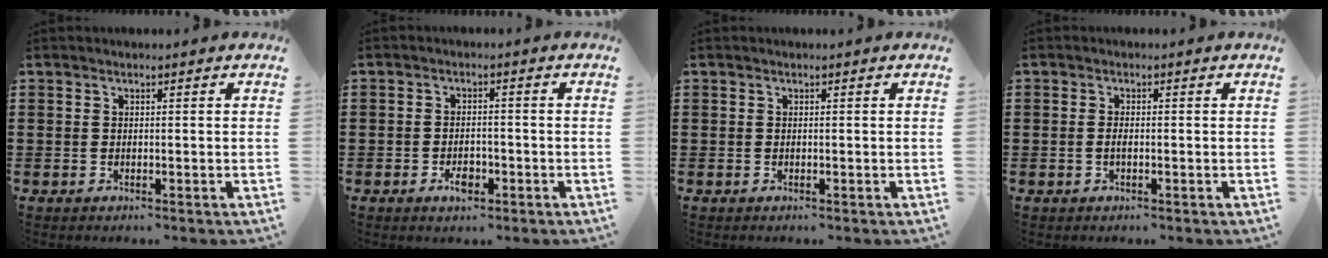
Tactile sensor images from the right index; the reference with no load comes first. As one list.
[{"total": 3.3, "force": [-1.3, 1.8, 2.5], "torque": [-0.037, 0.000, -0.024]}, {"total": 0.0}, {"total": 1.3, "force": [-0.2, 0.5, 1.1], "torque": [-0.022, 0.000, -0.004]}]